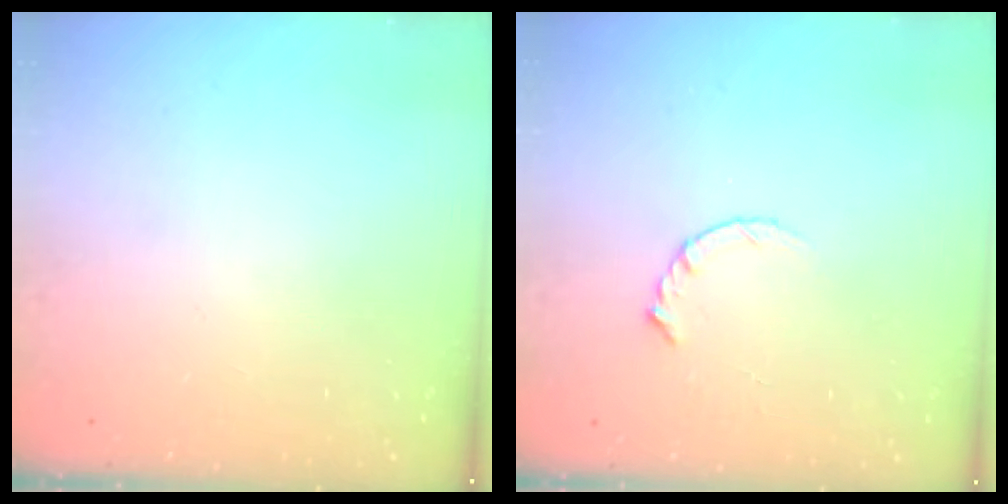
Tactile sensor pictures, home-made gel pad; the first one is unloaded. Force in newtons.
{"total": 2.8, "press": 2.8, "slide": 0.4}